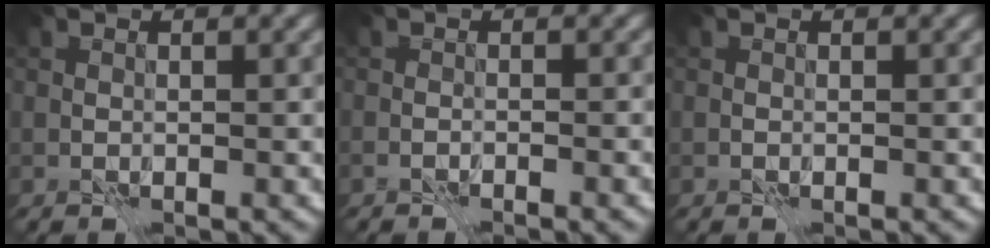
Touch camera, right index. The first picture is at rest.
{"total": 1.4, "force": [-1.2, 0.2, 0.8], "torque": [-0.016, -0.001, -0.023]}
{"total": 0.0}